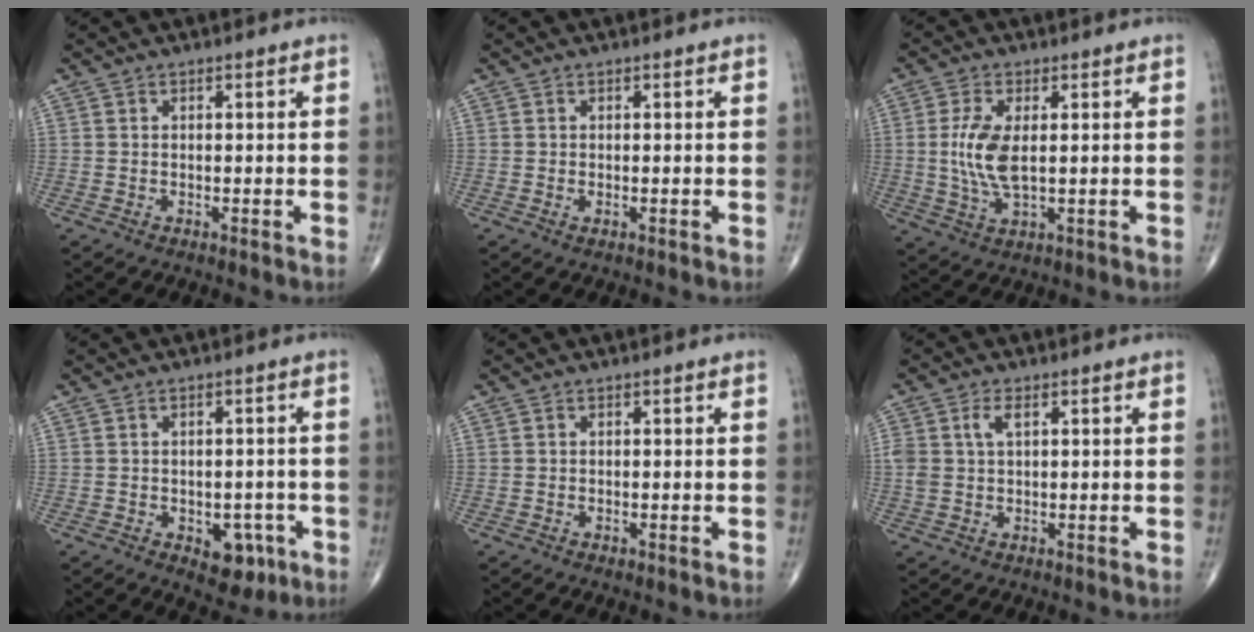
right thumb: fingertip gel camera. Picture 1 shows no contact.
{"total": 0.0}
{"total": 6.7, "force": [0.6, 2.7, 6.1], "torque": [-0.140, -0.009, 0.015]}
{"total": 6.0, "force": [-2.3, 3.9, 3.9], "torque": [-0.015, 0.011, -0.021]}
{"total": 0.0}
{"total": 3.6, "force": [1.2, 1.9, 2.8], "torque": [-0.069, 0.009, 0.025]}